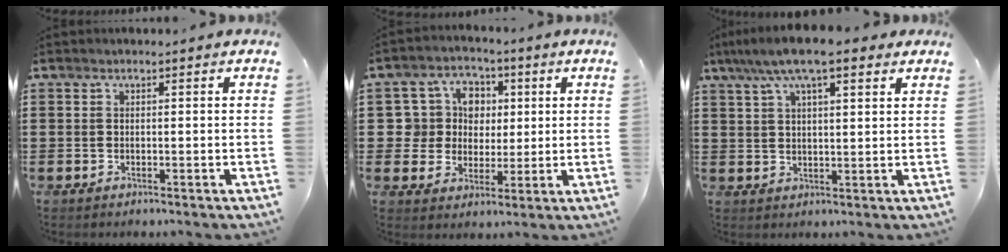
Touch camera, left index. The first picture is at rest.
{"total": 7.5, "force": [2.0, 7.0, 1.7], "torque": [-0.063, 0.014, 0.039]}
{"total": 8.2, "force": [5.8, 2.0, 5.6], "torque": [-0.121, 0.002, 0.102]}